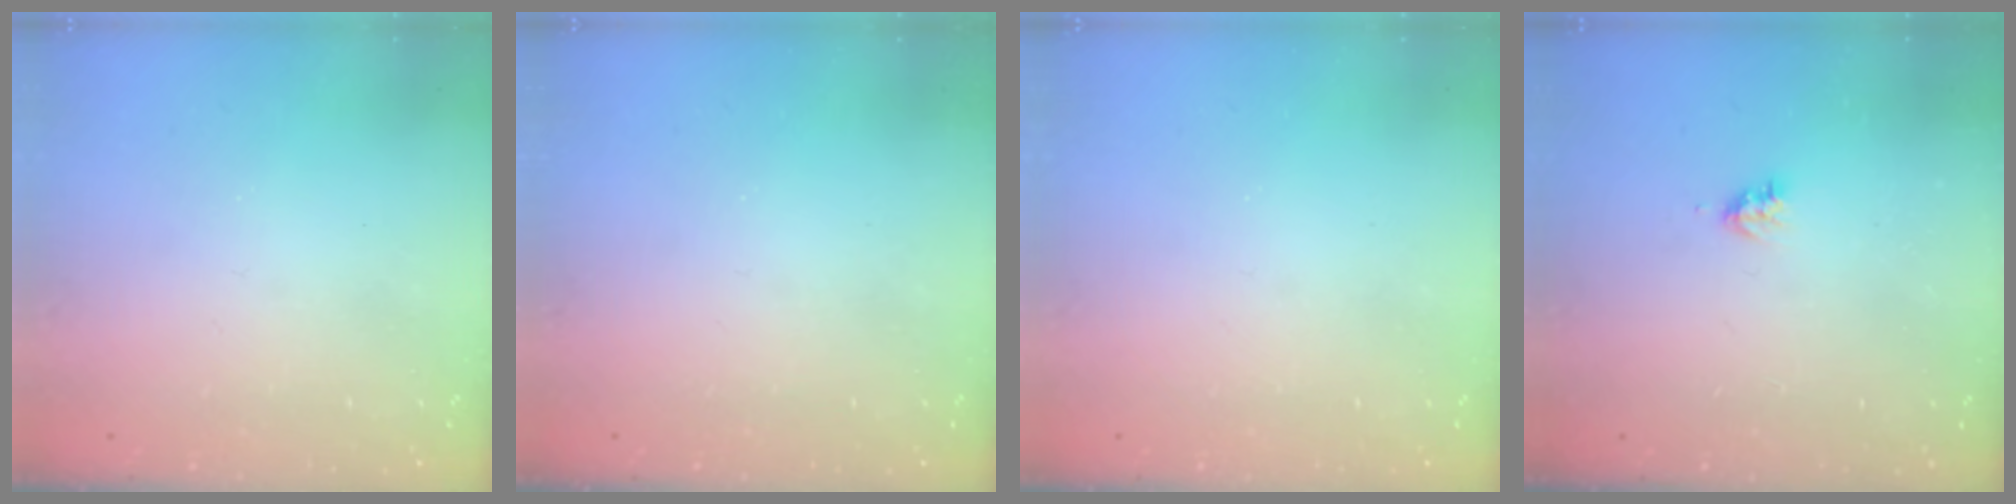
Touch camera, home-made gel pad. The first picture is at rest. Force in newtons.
{"total": 0.0}
{"total": 0.0}
{"total": 3.6, "press": 3.6, "slide": 0.5}